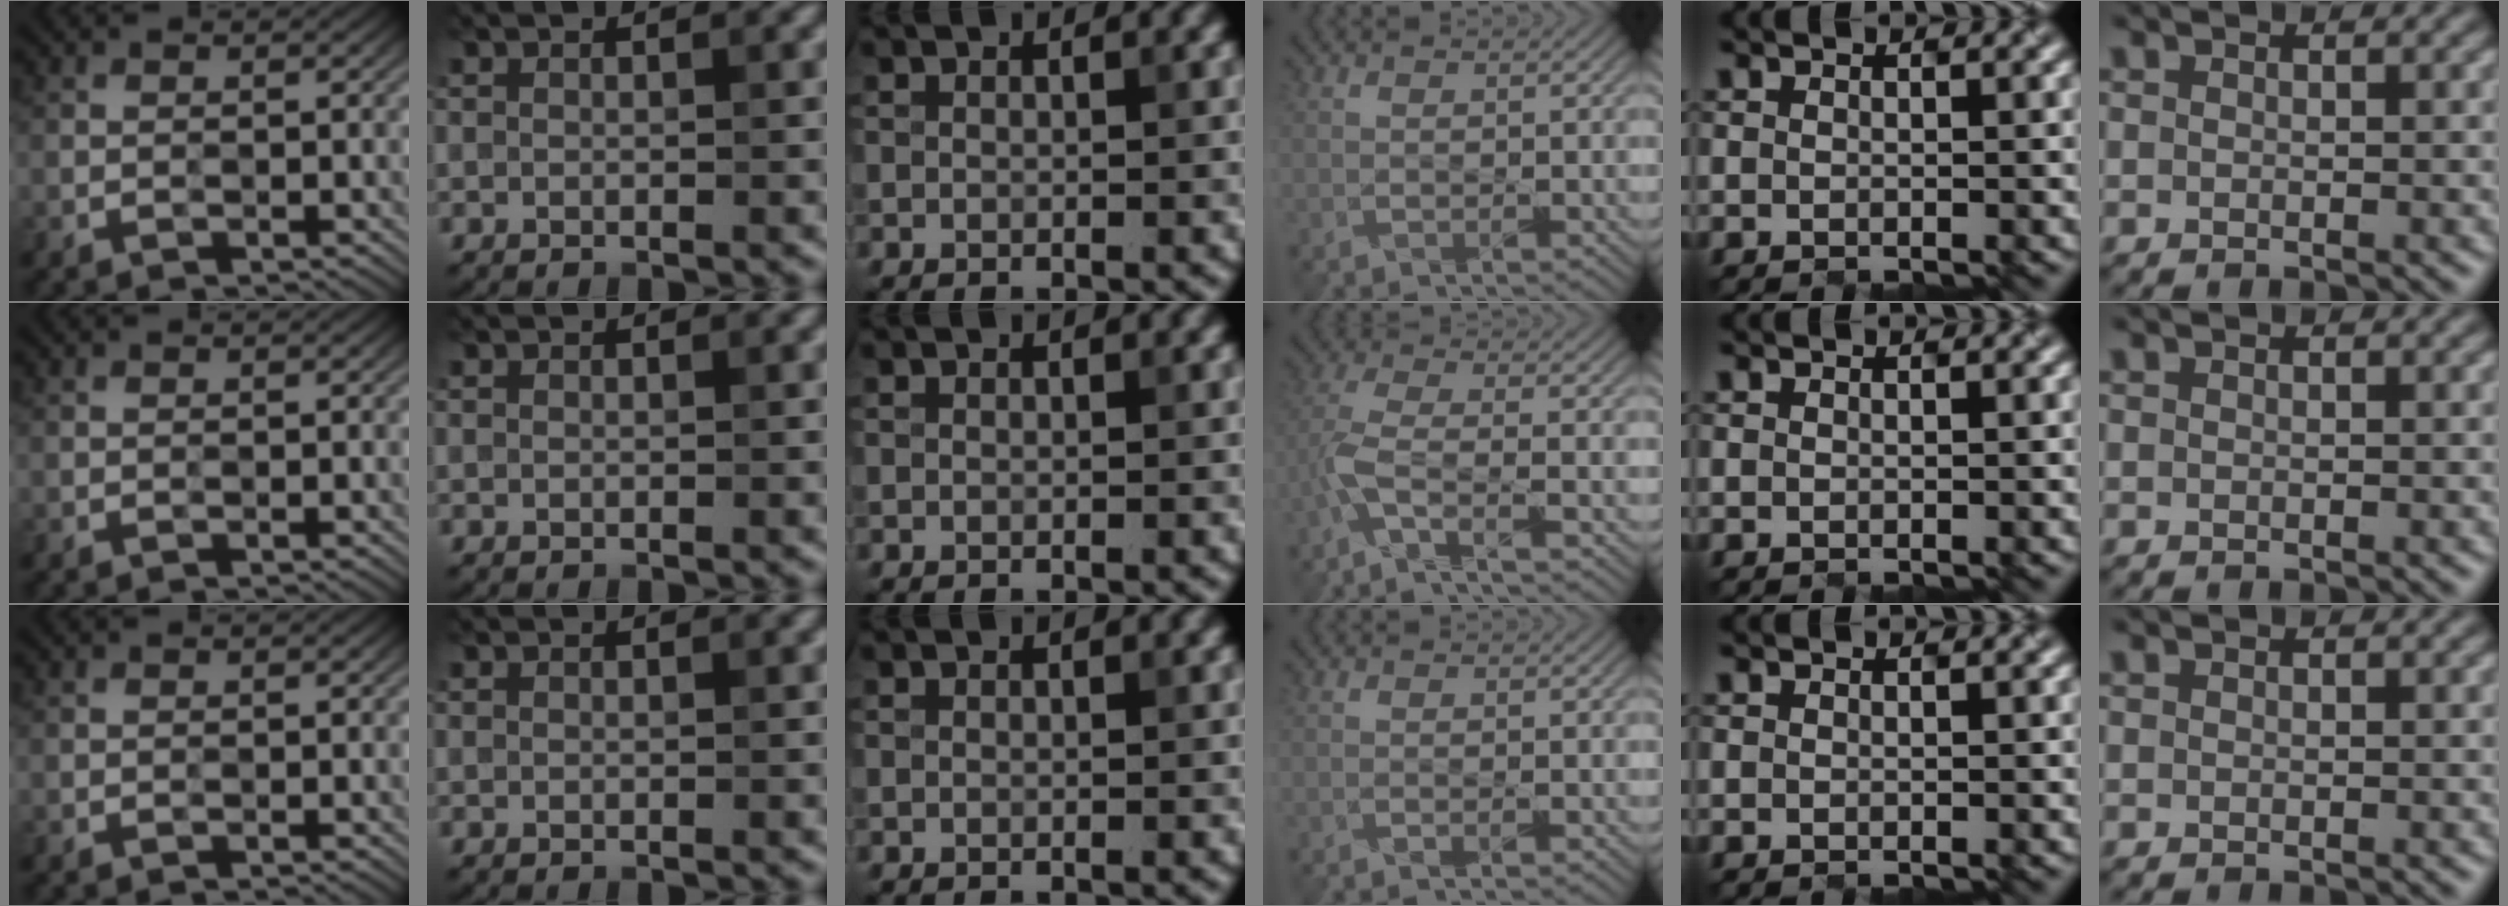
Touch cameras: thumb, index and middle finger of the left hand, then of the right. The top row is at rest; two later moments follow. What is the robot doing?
{"motion": "open", "object": "sandwich press"}